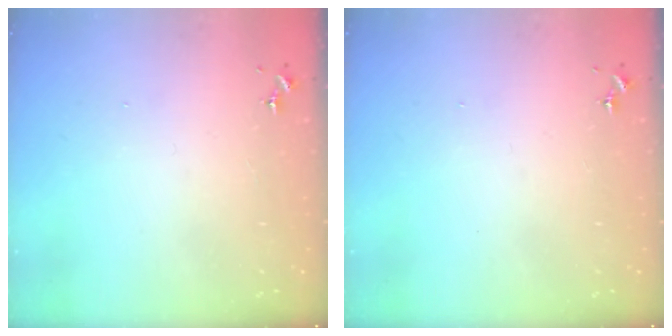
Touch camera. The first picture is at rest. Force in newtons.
{"total": 0.0}